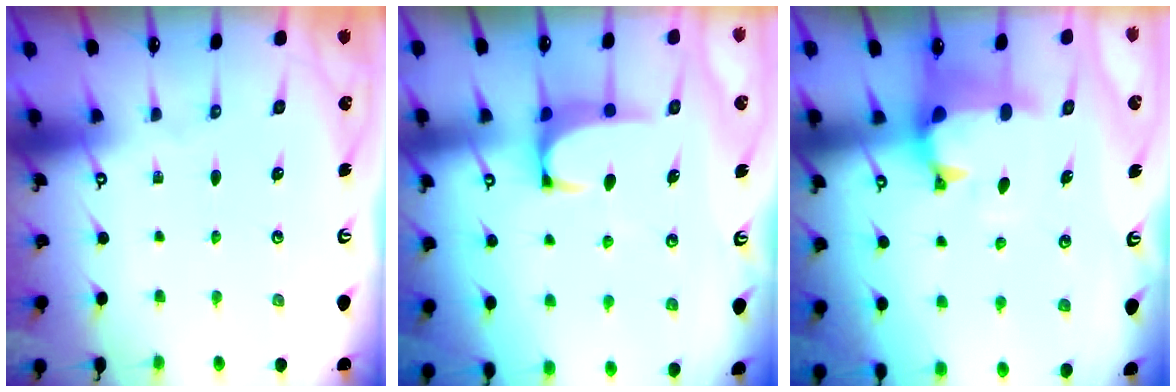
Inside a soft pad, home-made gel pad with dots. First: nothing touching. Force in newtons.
{"total": 1.2, "press": 1.1, "slide": 0.5}
{"total": 1.5, "press": 0.9, "slide": 1.2}